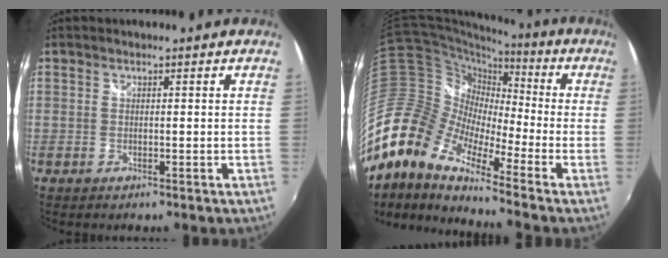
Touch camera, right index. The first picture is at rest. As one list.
[{"total": 17.5, "force": [-9.8, 8.1, 12.1], "torque": [-0.205, -0.015, -0.208]}]